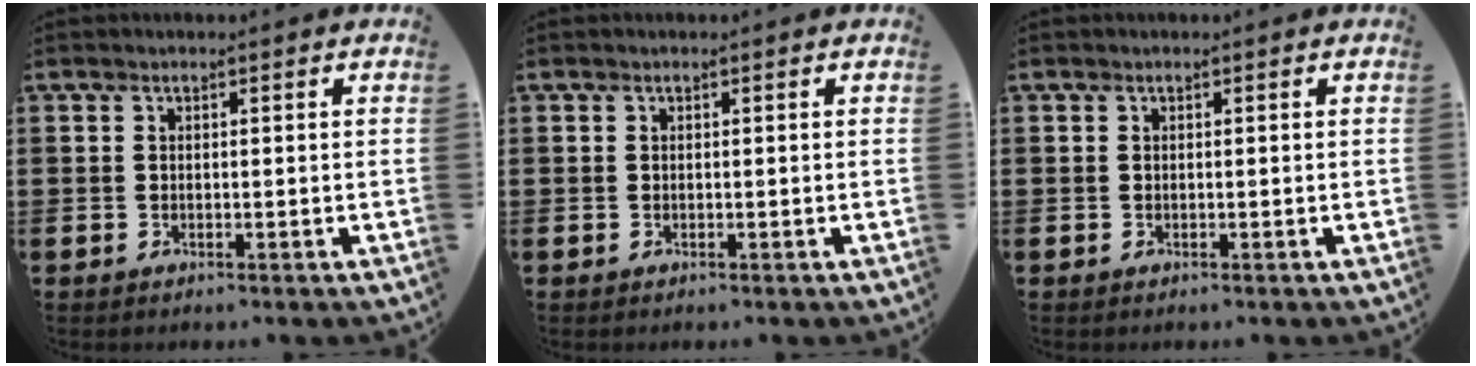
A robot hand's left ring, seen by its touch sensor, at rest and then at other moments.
{"total": 0.0}
{"total": 0.0}